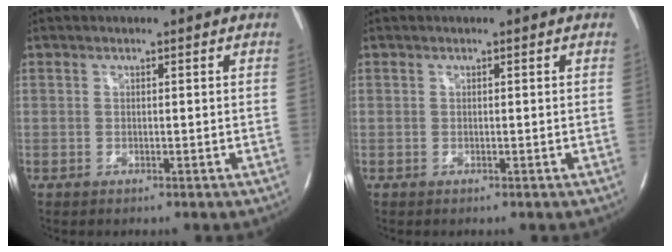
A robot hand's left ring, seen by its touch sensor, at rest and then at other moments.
{"total": 0.0}